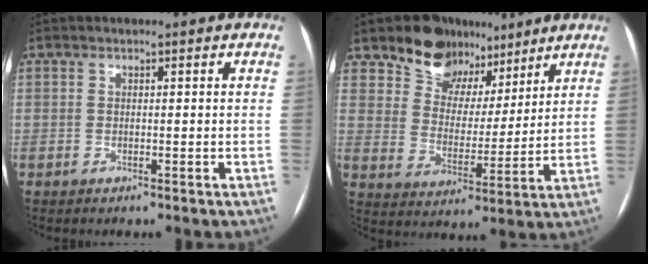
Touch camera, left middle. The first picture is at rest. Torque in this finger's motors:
{"motor_torque": [0.95, -1.05, 0.12, 0.05]}